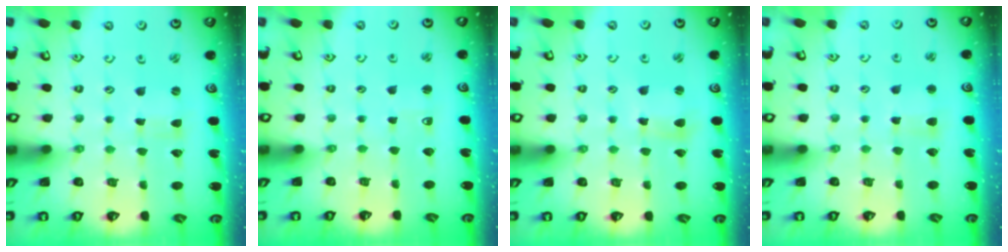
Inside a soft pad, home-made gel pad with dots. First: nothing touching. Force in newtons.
{"total": 2.2, "press": 2.1, "slide": 0.6}
{"total": 3.9, "press": 3.9, "slide": 0.5}
{"total": 3.6, "press": 3.6, "slide": 0.3}